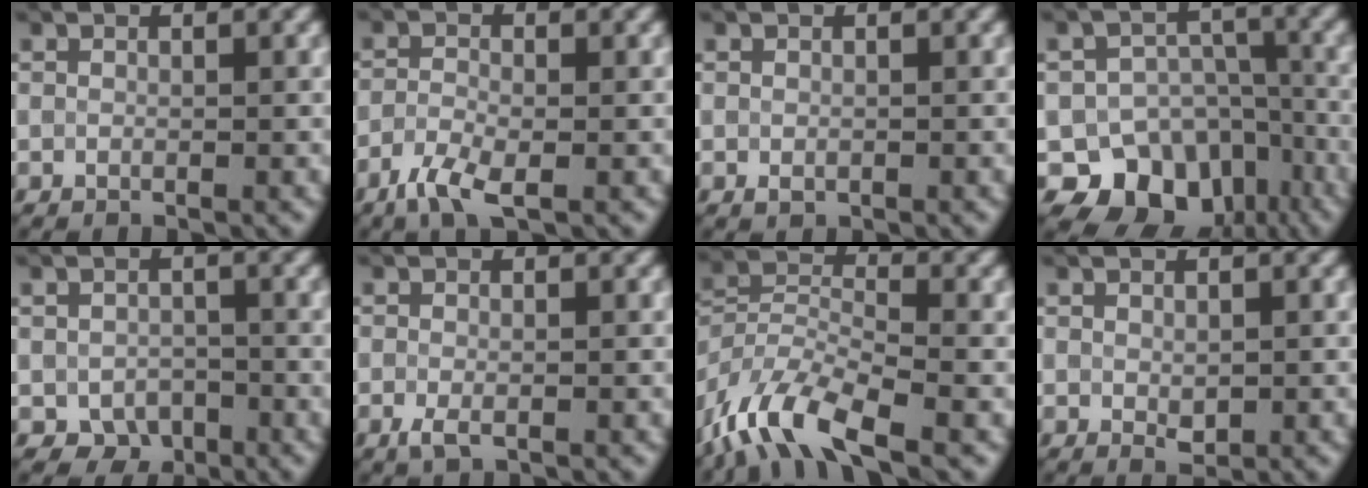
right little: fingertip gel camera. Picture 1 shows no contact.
{"total": 3.2, "force": [-1.8, 1.1, 2.4], "torque": [-0.058, -0.004, -0.041]}
{"total": 0.6, "force": [-0.2, 0.4, 0.4], "torque": [-0.005, -0.004, -0.002]}
{"total": 9.3, "force": [-5.2, 6.9, 3.4], "torque": [-0.032, -0.007, -0.084]}
{"total": 2.6, "force": [-1.2, 2.0, 1.2], "torque": [-0.018, -0.008, -0.022]}
{"total": 1.6, "force": [-0.7, 0.7, 1.2], "torque": [-0.028, -0.006, -0.014]}
{"total": 8.5, "force": [-5.8, 3.0, 5.4], "torque": [-0.100, 0.000, -0.124]}
{"total": 1.2, "force": [-0.1, 0.7, 0.9], "torque": [-0.016, -0.005, 0.005]}